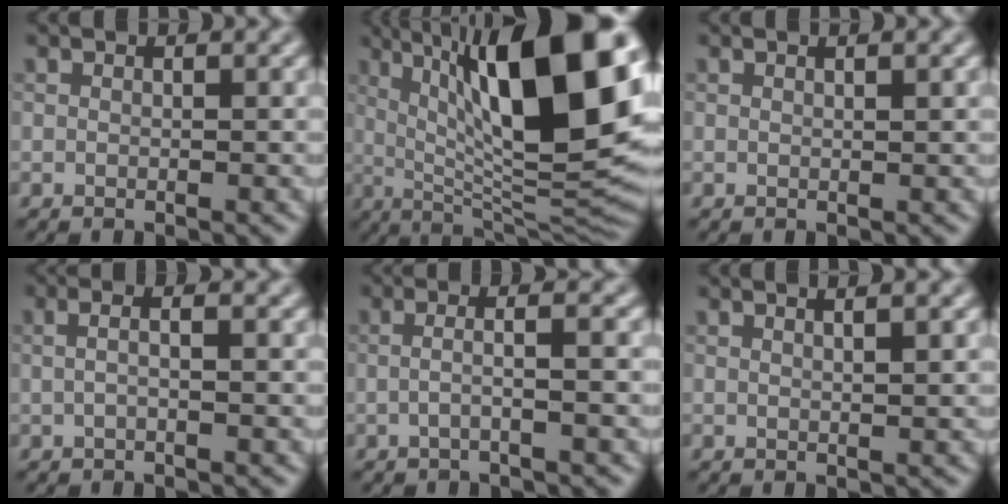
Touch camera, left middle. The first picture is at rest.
{"total": 17.0, "force": [4.1, 5.0, 15.7], "torque": [-0.229, 0.016, 0.081]}
{"total": 0.7, "force": [0.2, 0.2, 0.6], "torque": [-0.002, 0.002, 0.000]}
{"total": 2.2, "force": [0.0, 0.9, 2.0], "torque": [-0.021, 0.005, -0.017]}
{"total": 2.7, "force": [-0.9, 0.7, 2.5], "torque": [-0.033, 0.004, -0.019]}
{"total": 2.0, "force": [0.7, 0.7, 1.7], "torque": [-0.008, 0.009, -0.007]}